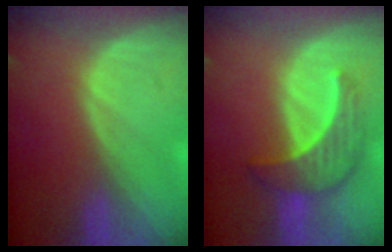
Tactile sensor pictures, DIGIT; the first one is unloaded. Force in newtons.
{"total": 6.7, "press": 6.7, "slide": 0.7}